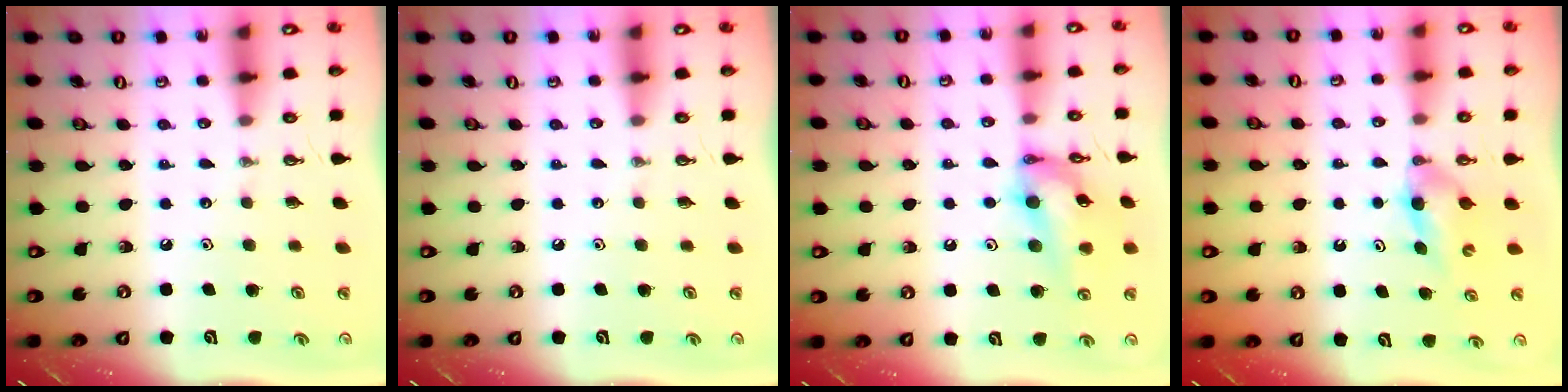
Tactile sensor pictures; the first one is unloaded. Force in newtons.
{"total": 0.0}
{"total": 14.1, "press": 14.0, "slide": 1.3}
{"total": 3.7, "press": 3.1, "slide": 2.1}